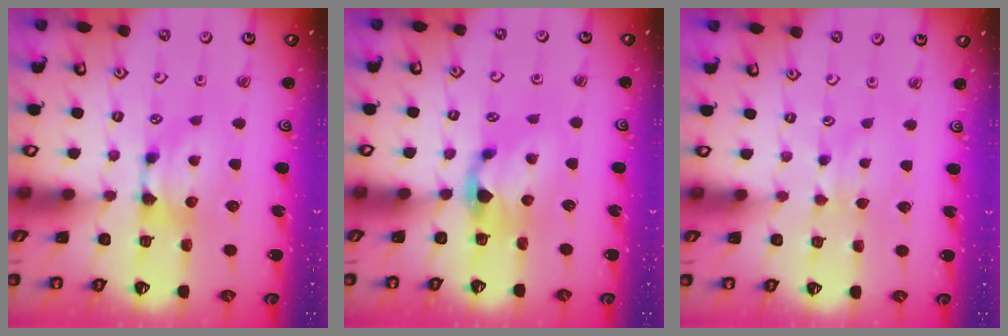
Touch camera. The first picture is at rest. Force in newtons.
{"total": 1.4, "press": 0.6, "slide": 1.3}
{"total": 2.1, "press": 2.0, "slide": 0.4}